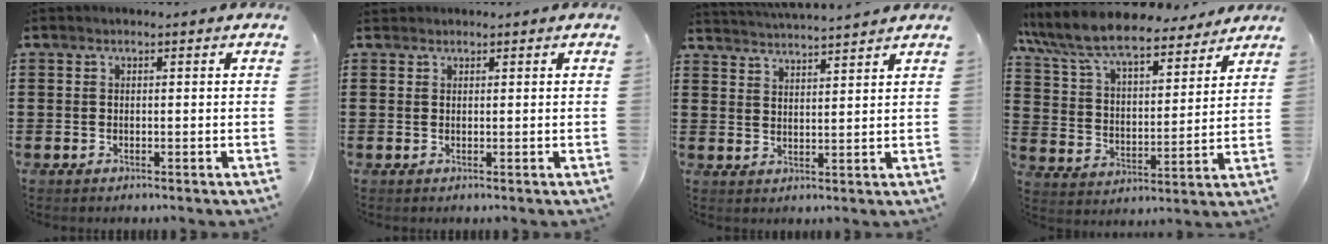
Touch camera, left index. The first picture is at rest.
{"total": 0.6, "force": [0.6, 0.3, 0.0], "torque": [-0.002, 0.001, 0.012]}
{"total": 3.4, "force": [3.3, -0.5, 0.3], "torque": [-0.019, -0.021, 0.056]}
{"total": 9.4, "force": [8.4, 1.6, 3.8], "torque": [-0.110, -0.044, 0.146]}